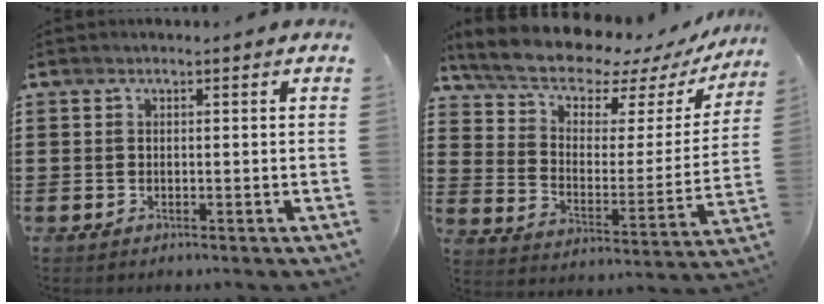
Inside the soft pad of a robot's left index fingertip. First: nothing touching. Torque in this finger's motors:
{"motor_torque": [2.14, 0.00, 1.05, 0.21]}